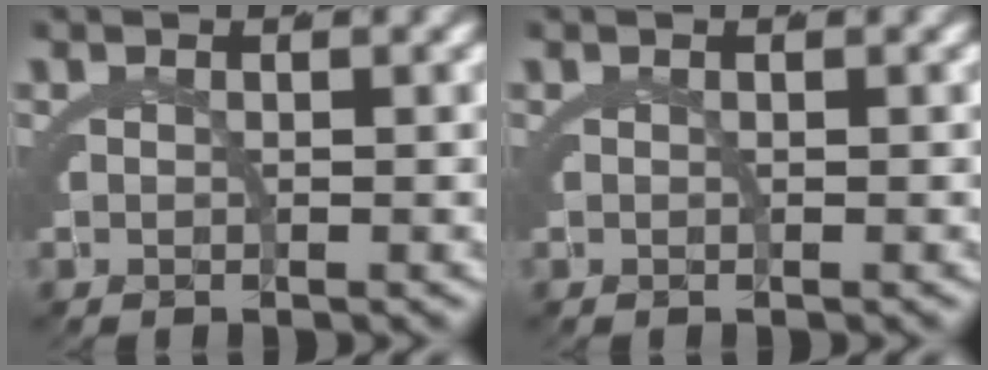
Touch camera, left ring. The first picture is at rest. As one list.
[{"total": 0.0}]